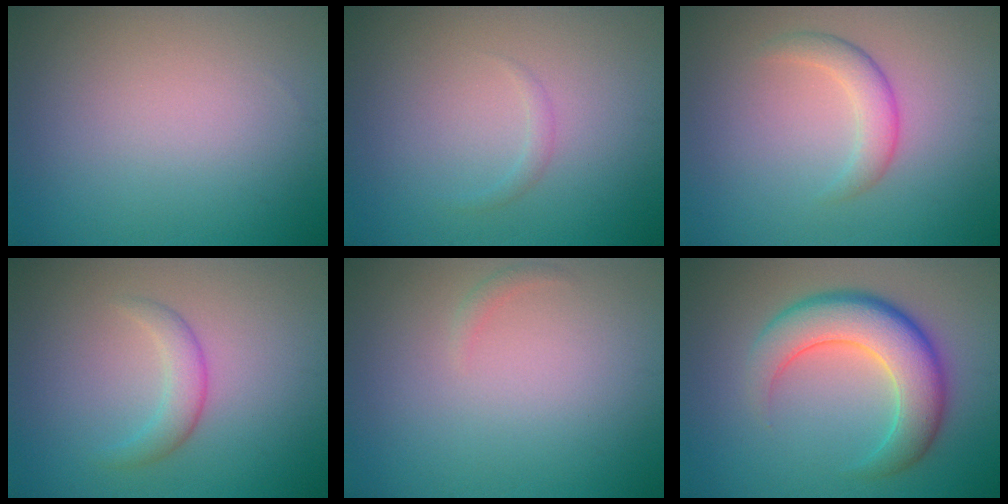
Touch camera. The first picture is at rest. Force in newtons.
{"total": 0.7, "press": 0.7, "slide": 0.1}
{"total": 2.5, "press": 2.5, "slide": 0.0}
{"total": 2.2, "press": 2.2, "slide": 0.1}
{"total": 0.6, "press": 0.6, "slide": 0.1}
{"total": 7.3, "press": 7.3, "slide": 0.4}